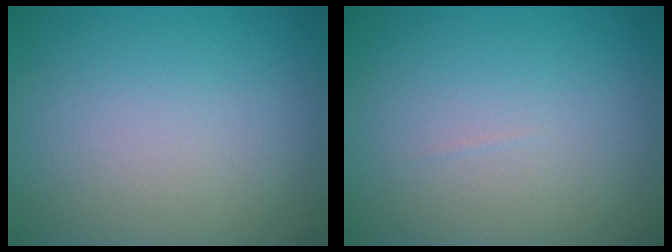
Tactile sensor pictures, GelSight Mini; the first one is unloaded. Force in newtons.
{"total": 0.0}